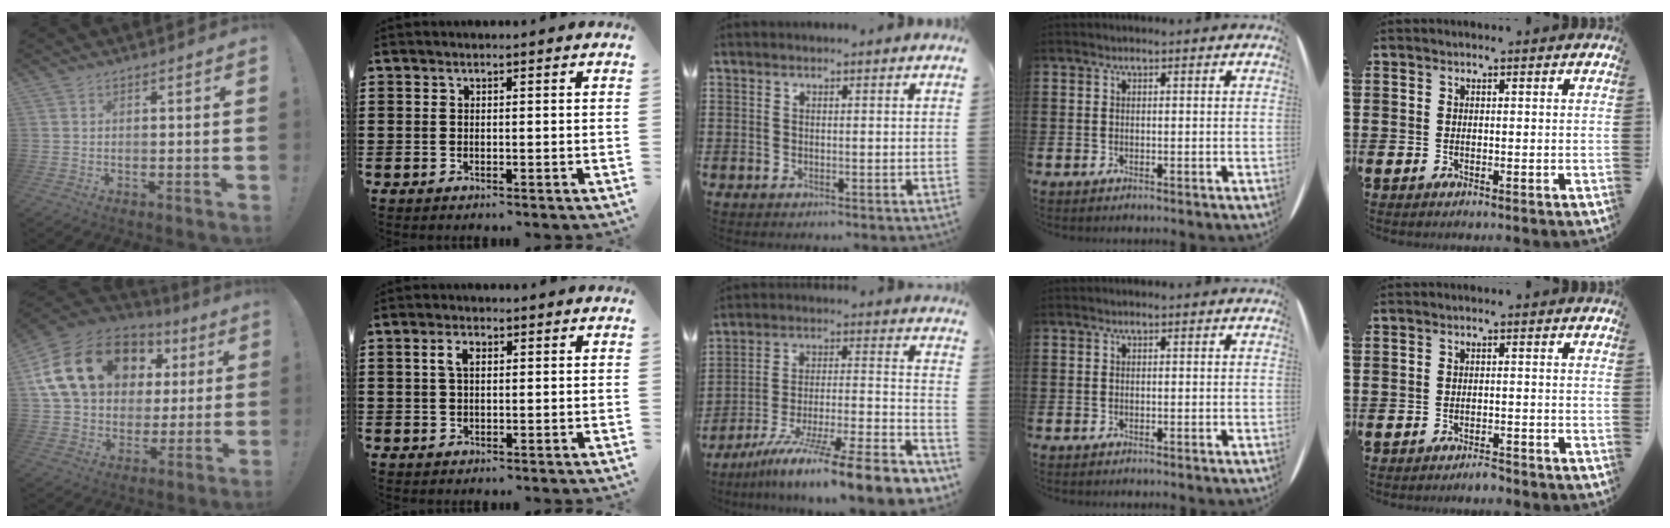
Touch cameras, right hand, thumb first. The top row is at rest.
{"thumb": {"total": 23.2, "force": [9.0, 16.3, 13.9], "torque": [-0.239, -0.017, 0.192]}, "index": {"total": 2.7, "force": [0.7, 1.3, 2.3], "torque": [-0.048, 0.010, 0.011]}, "middle": {"total": 11.5, "force": [-9.2, -0.9, 6.8], "torque": [-0.108, -0.001, -0.177]}, "little": {"total": 1.3, "force": [-1.3, 0.0, 0.1], "torque": [-0.007, 0.002, -0.026]}}